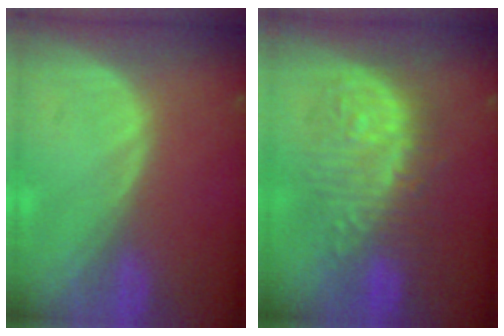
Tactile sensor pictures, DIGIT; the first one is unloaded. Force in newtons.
{"total": 9.2, "press": 9.2, "slide": 0.0}